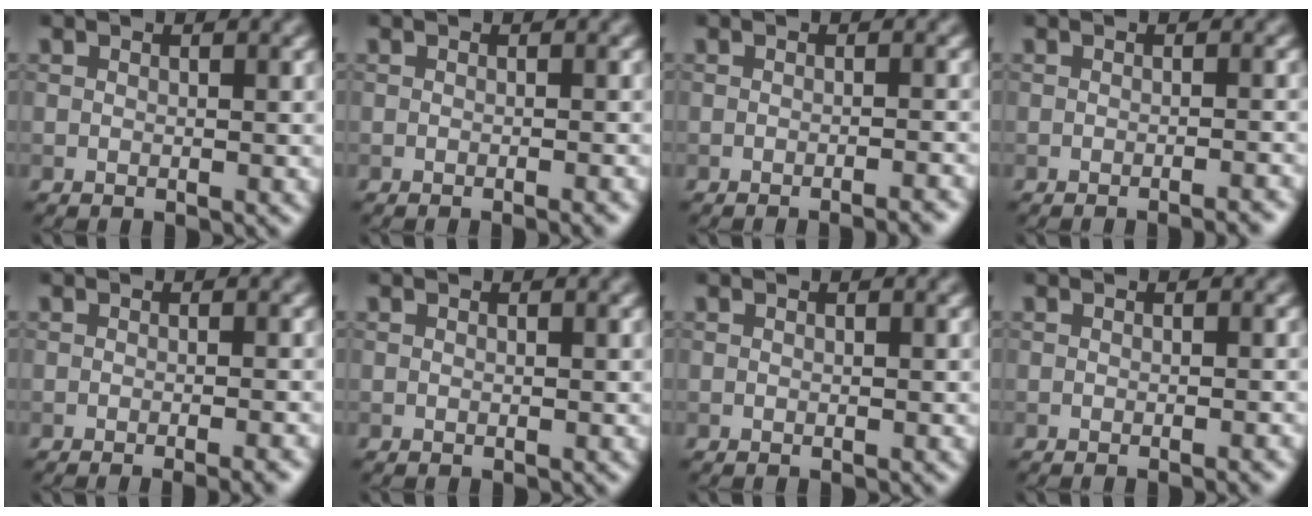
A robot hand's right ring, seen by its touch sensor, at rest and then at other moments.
{"total": 1.4, "force": [-0.7, 0.4, 1.2], "torque": [-0.007, -0.001, -0.012]}
{"total": 2.4, "force": [-1.7, 0.5, 1.6], "torque": [-0.009, 0.007, -0.029]}
{"total": 2.0, "force": [-1.4, 0.4, 1.4], "torque": [-0.006, 0.004, -0.025]}
{"total": 3.1, "force": [-1.5, 1.0, 2.6], "torque": [-0.012, 0.004, -0.017]}
{"total": 0.0}
{"total": 0.0}
{"total": 1.1, "force": [-0.5, 0.3, 0.9], "torque": [-0.006, -0.001, -0.011]}